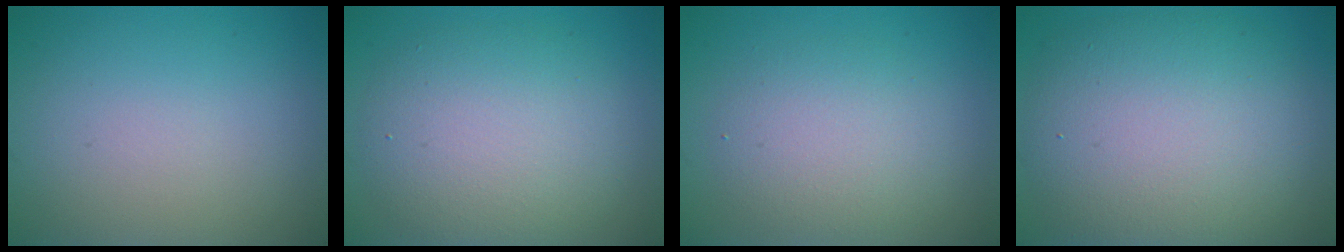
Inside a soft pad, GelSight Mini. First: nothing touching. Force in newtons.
{"total": 6.8, "press": 6.8, "slide": 0.3}
{"total": 3.6, "press": 3.6, "slide": 0.2}
{"total": 10.6, "press": 10.6, "slide": 0.5}